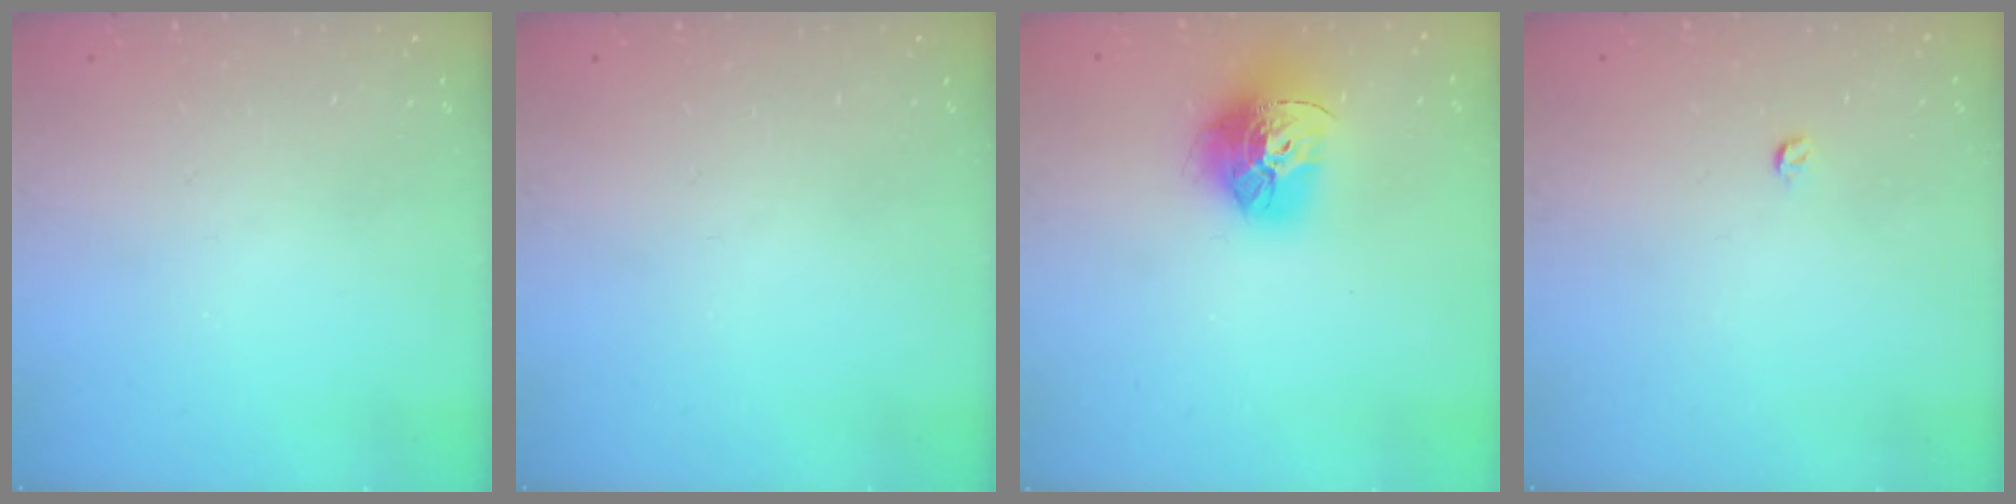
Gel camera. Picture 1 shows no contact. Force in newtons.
{"total": 0.0}
{"total": 15.9, "press": 15.9, "slide": 1.6}
{"total": 3.0, "press": 2.9, "slide": 0.4}